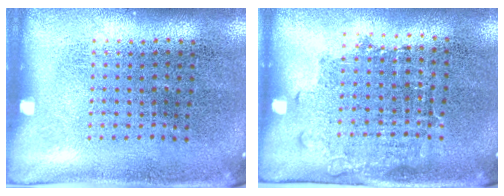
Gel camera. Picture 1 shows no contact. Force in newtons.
{"total": 1.3, "press": 1.1, "slide": 0.7}